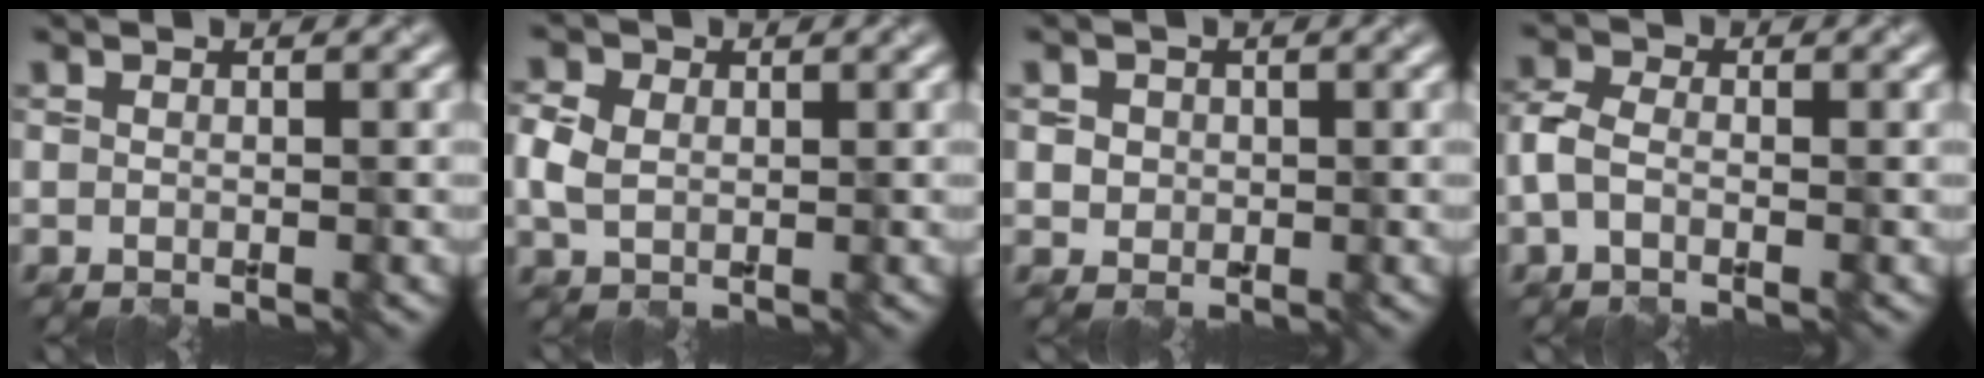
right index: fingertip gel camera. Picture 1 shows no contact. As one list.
[{"total": 3.5, "force": [0.4, 2.8, 2.1], "torque": [-0.059, 0.004, 0.010]}, {"total": 1.8, "force": [0.4, 1.6, 0.6], "torque": [-0.008, 0.003, 0.017]}, {"total": 2.6, "force": [-0.9, 1.6, 1.8], "torque": [-0.045, 0.007, -0.028]}]